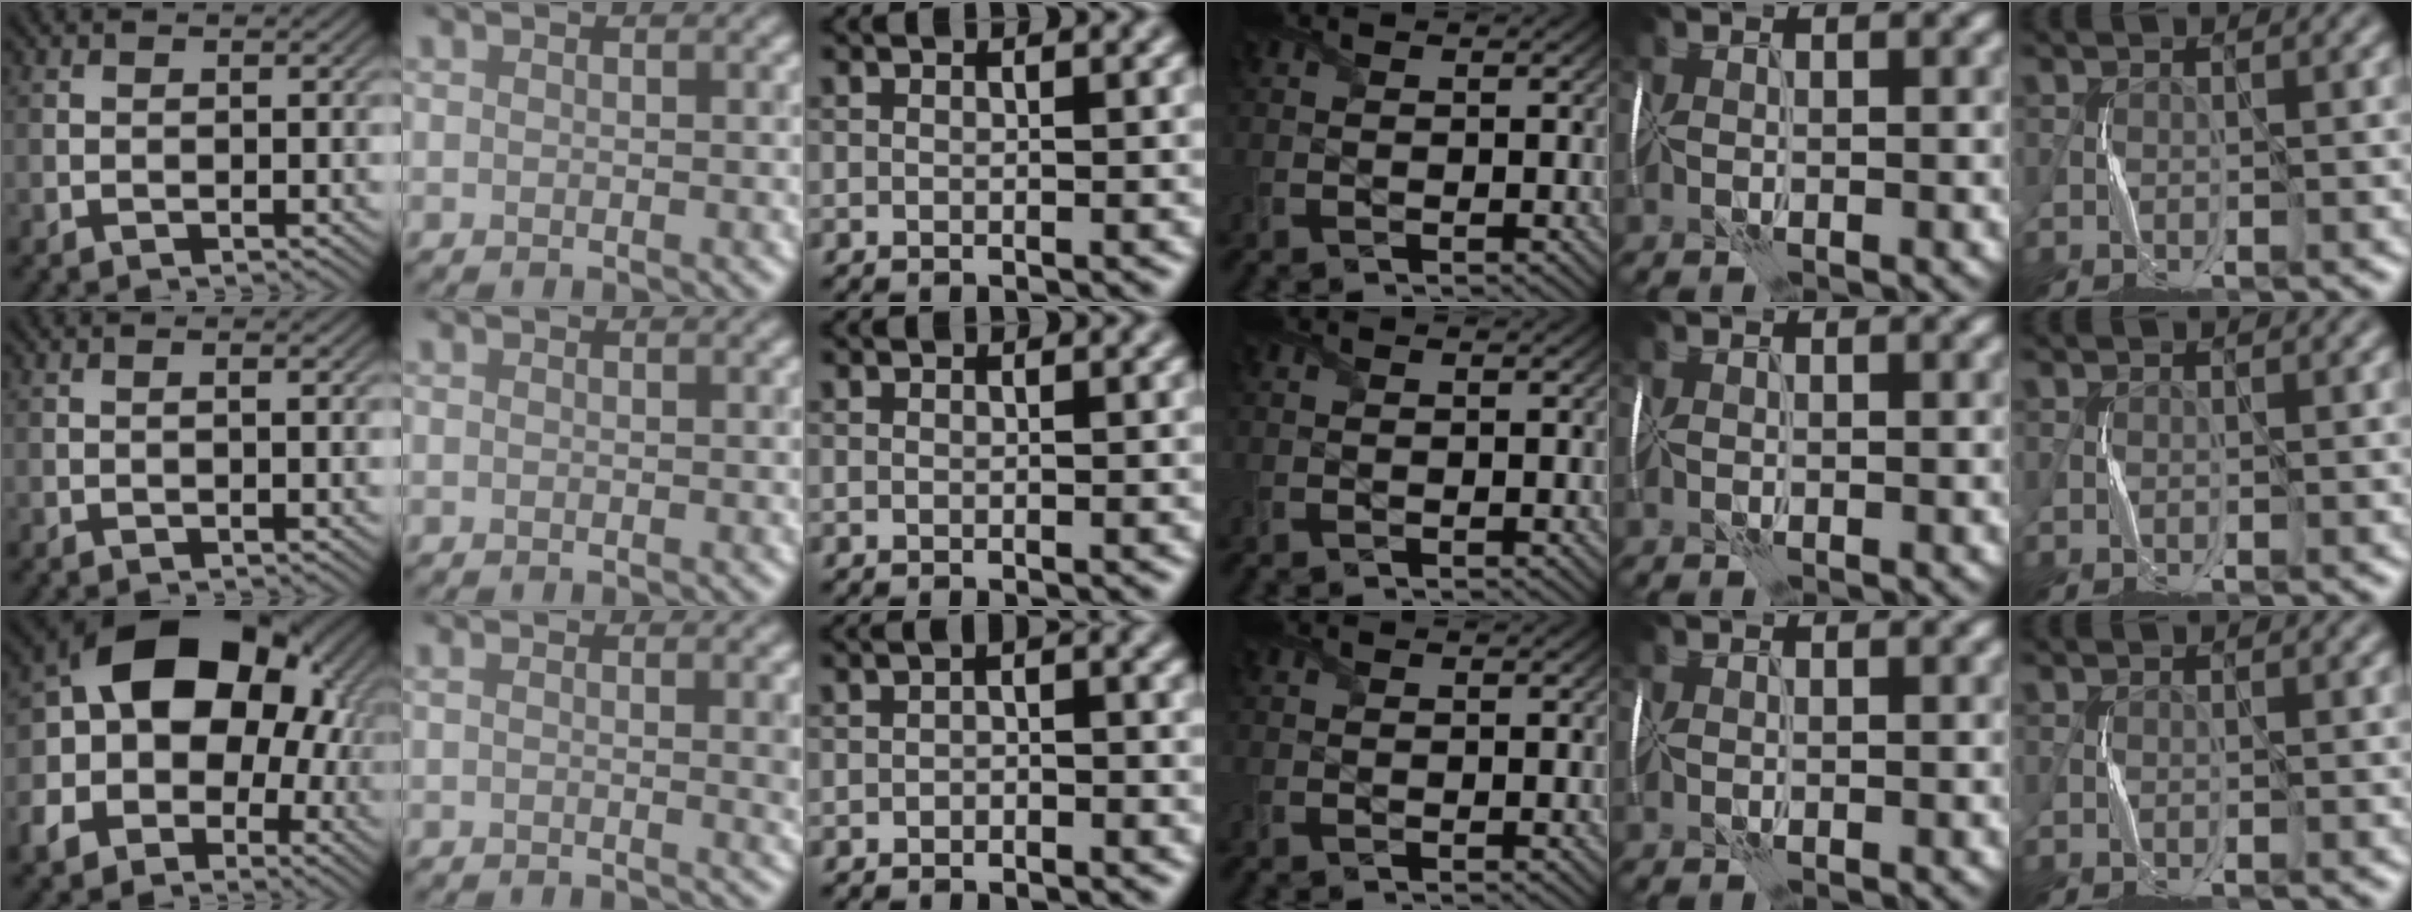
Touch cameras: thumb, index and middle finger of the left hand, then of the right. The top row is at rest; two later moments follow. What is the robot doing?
{"motion": "wrap", "object": "plastic wrap"}